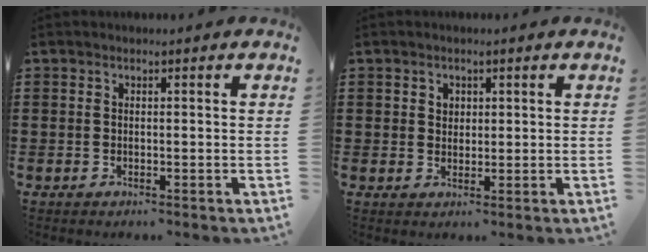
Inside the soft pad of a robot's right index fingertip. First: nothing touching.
{"total": 1.5, "force": [0.7, 1.2, 0.3], "torque": [-0.010, 0.008, 0.013]}